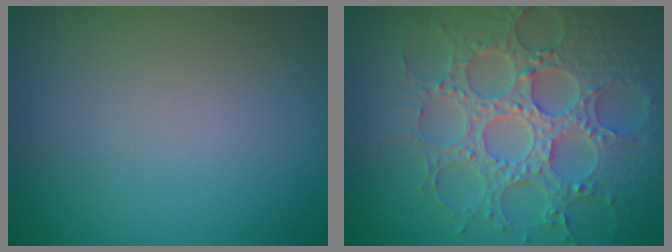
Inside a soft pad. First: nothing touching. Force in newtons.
{"total": 7.7, "press": 6.2, "slide": 4.6}